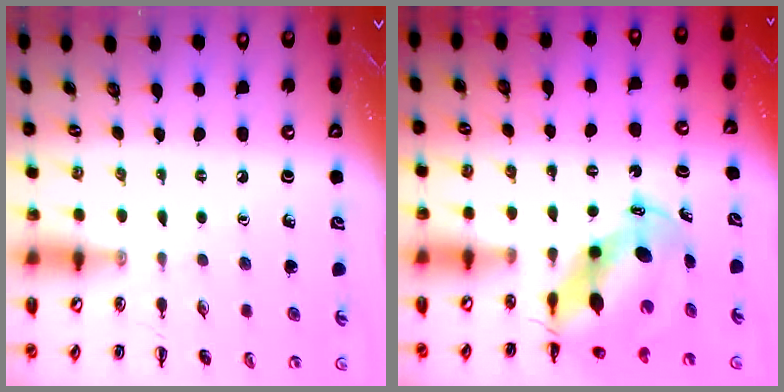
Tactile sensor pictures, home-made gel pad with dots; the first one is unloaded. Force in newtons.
{"total": 10.4, "press": 10.1, "slide": 2.7}